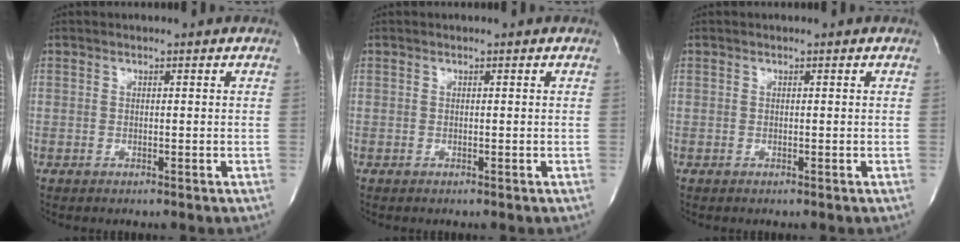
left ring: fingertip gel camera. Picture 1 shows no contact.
{"total": 0.0}
{"total": 0.0}